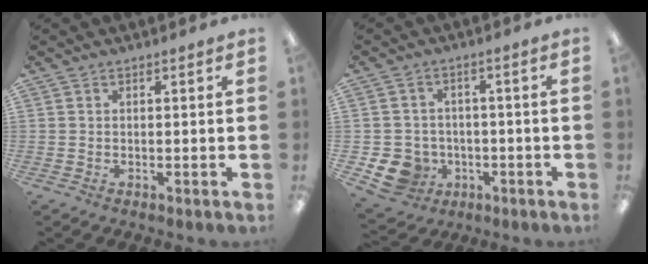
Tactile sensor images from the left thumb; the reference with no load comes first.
{"total": 7.9, "force": [-3.1, 6.8, 2.4], "torque": [-0.068, 0.017, -0.052]}